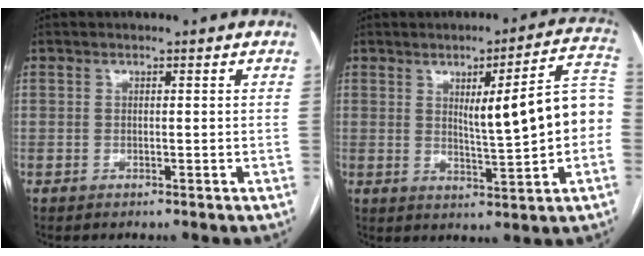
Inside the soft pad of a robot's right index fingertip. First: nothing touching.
{"total": 12.2, "force": [0.3, 0.9, 12.2], "torque": [-0.160, 0.022, 0.008]}